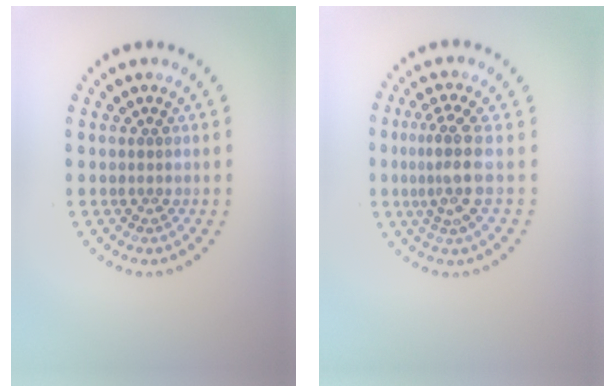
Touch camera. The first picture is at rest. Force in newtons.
{"total": 3.3, "press": 2.6, "slide": 2.1}